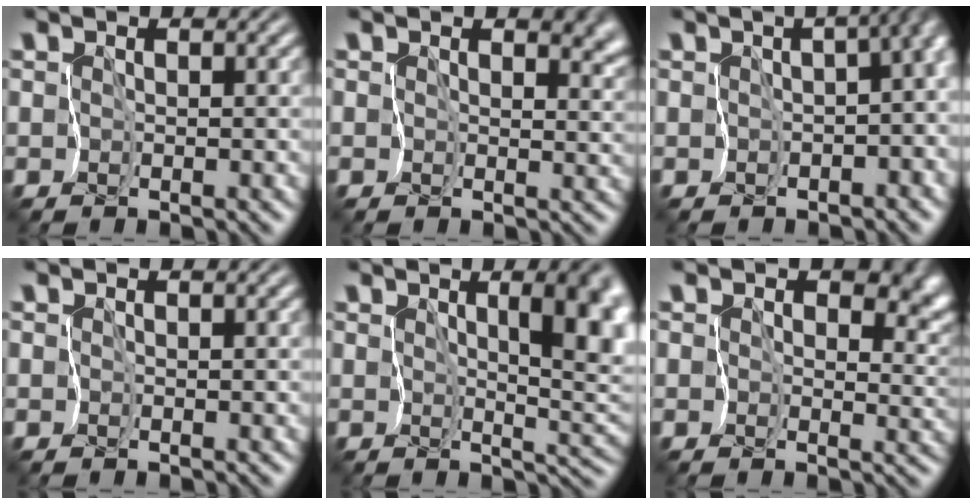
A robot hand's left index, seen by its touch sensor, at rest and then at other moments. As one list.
[{"total": 3.5, "force": [1.2, 2.4, 2.3], "torque": [-0.027, -0.006, 0.019]}, {"total": 10.6, "force": [-0.8, 6.4, 8.4], "torque": [-0.060, 0.010, -0.015]}, {"total": 0.0}, {"total": 7.7, "force": [1.7, 3.0, 7.0], "torque": [-0.096, -0.003, 0.031]}, {"total": 7.4, "force": [2.2, 5.2, 4.8], "torque": [-0.057, -0.006, 0.034]}]